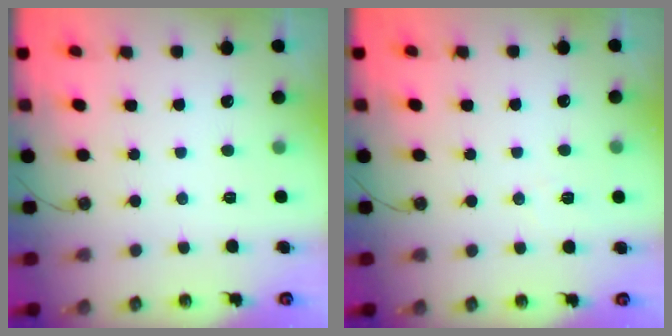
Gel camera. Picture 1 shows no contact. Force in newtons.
{"total": 5.7, "press": 4.7, "slide": 3.2}